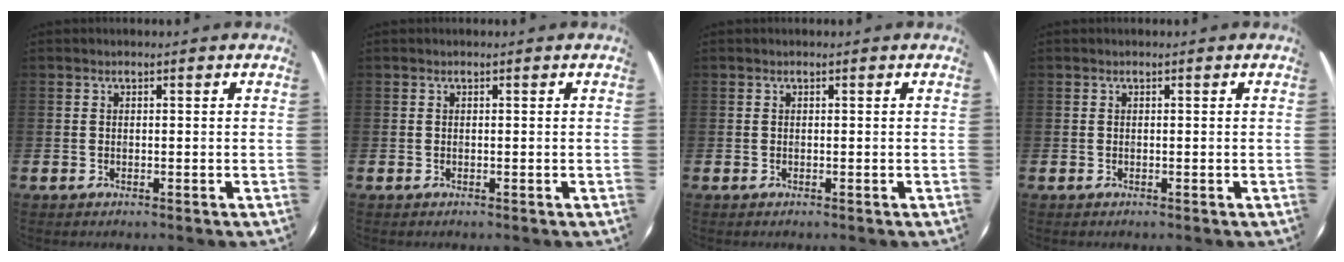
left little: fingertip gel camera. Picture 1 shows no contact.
{"total": 0.0}
{"total": 0.0}
{"total": 0.0}